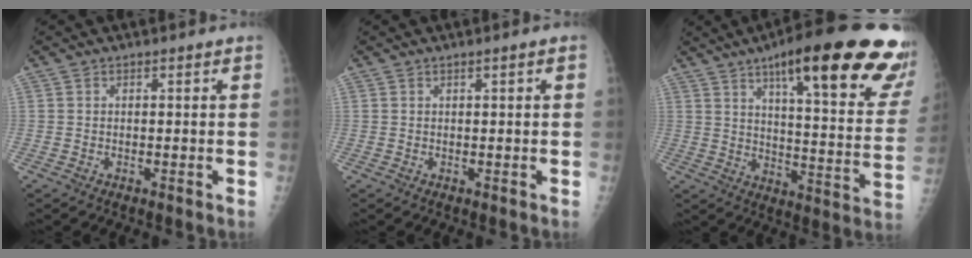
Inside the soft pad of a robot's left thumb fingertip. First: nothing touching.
{"total": 0.7, "force": [0.2, 0.0, 0.6], "torque": [-0.012, 0.001, 0.004]}
{"total": 29.2, "force": [17.7, 6.2, 22.4], "torque": [-0.259, -0.051, 0.243]}